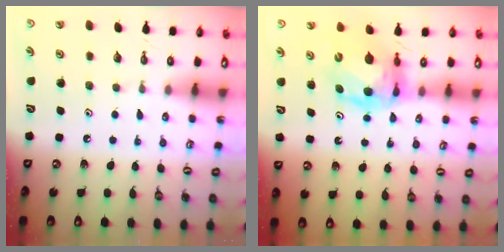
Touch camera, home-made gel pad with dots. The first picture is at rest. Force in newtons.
{"total": 7.9, "press": 7.8, "slide": 1.1}